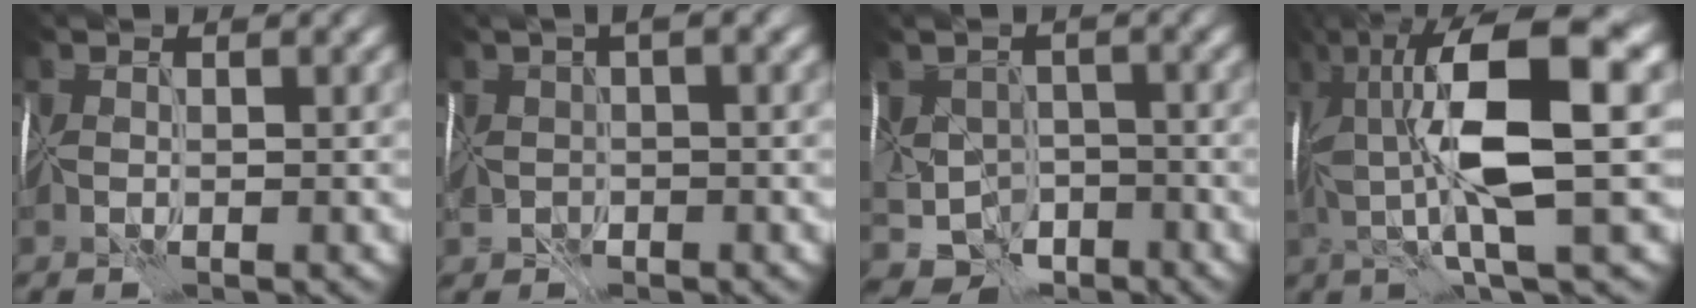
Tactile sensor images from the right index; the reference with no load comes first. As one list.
[{"total": 1.7, "force": [-0.3, 1.3, 1.1], "torque": [-0.020, 0.006, -0.009]}, {"total": 4.8, "force": [-2.8, 3.6, 1.3], "torque": [-0.010, -0.003, -0.050]}, {"total": 10.8, "force": [1.7, 2.2, 10.5], "torque": [-0.194, 0.013, 0.036]}]